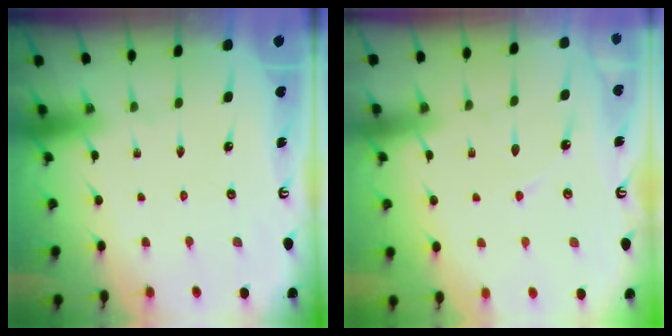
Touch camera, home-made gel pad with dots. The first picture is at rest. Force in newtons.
{"total": 4.5, "press": 4.5, "slide": 0.6}